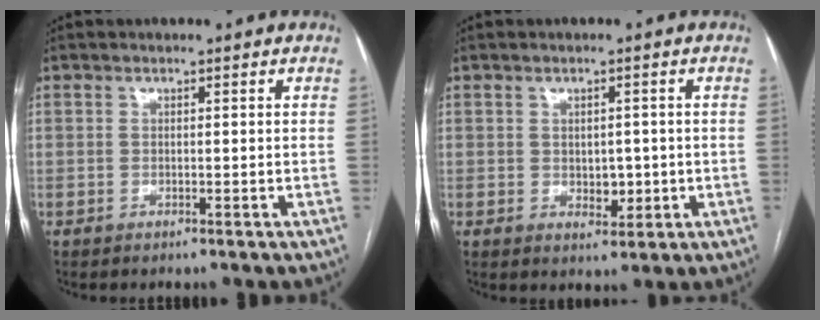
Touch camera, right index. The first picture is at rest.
{"total": 3.2, "force": [-0.2, 2.2, 2.3], "torque": [-0.026, 0.000, 0.006]}